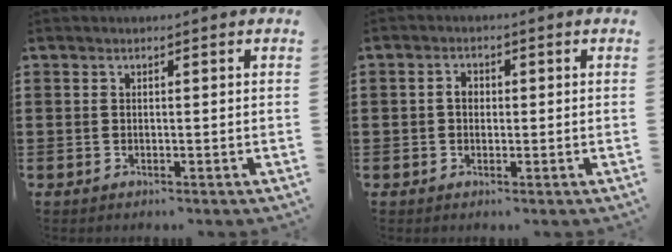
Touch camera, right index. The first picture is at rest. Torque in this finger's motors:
{"motor_torque": [0.46, -0.26, 0.12, 0.06]}